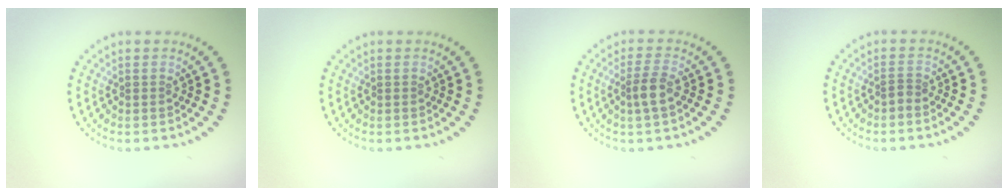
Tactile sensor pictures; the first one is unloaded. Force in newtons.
{"total": 0.0}
{"total": 2.0, "press": 1.7, "slide": 1.1}
{"total": 0.6, "press": 0.4, "slide": 0.5}